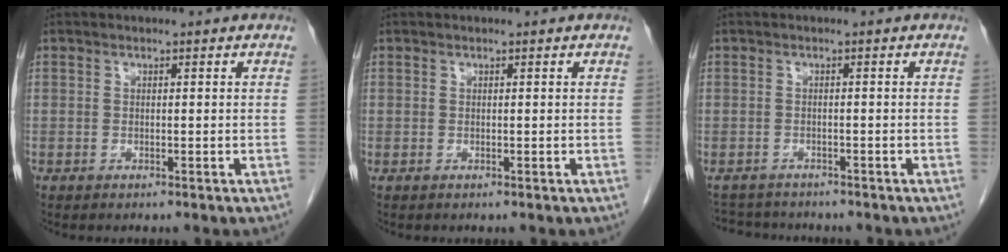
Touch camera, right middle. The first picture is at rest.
{"total": 0.0}
{"total": 5.4, "force": [-5.2, 1.2, 0.7], "torque": [-0.009, 0.000, -0.081]}